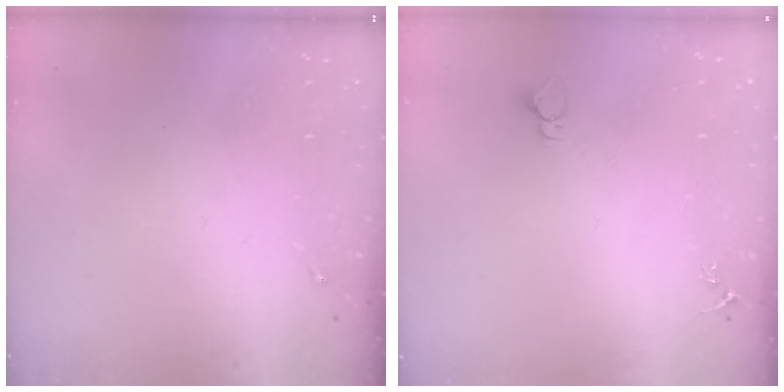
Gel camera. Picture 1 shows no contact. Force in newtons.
{"total": 2.7, "press": 2.7, "slide": 0.1}